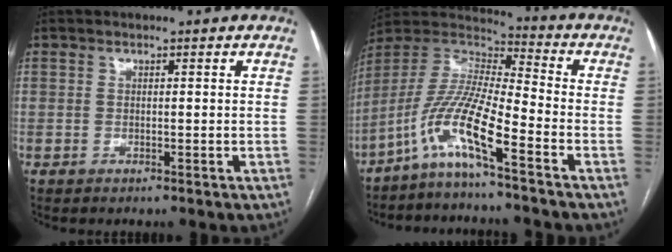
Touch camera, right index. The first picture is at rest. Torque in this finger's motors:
{"motor_torque": [0.82, -0.73, 0.41, 0.11]}